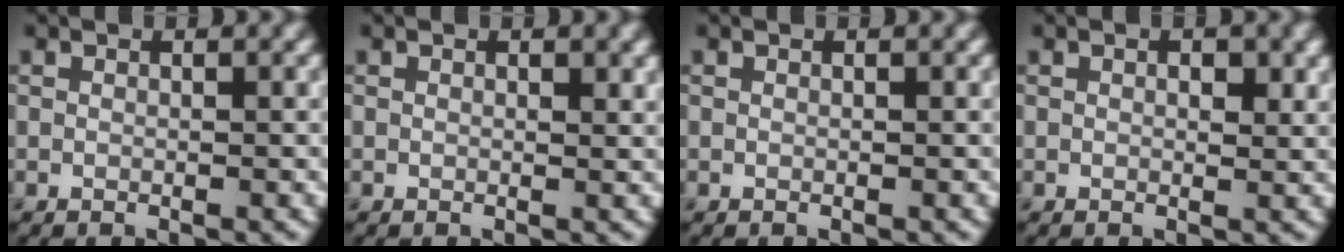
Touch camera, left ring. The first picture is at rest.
{"total": 0.7, "force": [0.3, 0.3, 0.6], "torque": [-0.006, -0.002, 0.006]}
{"total": 0.0}
{"total": 1.5, "force": [0.4, 0.8, 1.2], "torque": [-0.014, -0.003, 0.006]}